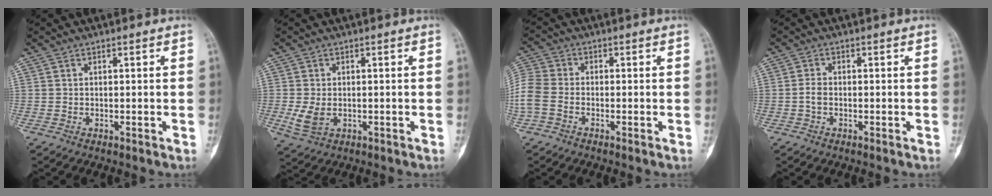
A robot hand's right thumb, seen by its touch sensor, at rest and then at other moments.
{"total": 4.5, "force": [-0.6, 3.0, 3.2], "torque": [-0.069, -0.004, -0.002]}
{"total": 8.0, "force": [-2.3, 5.7, 5.2], "torque": [-0.133, 0.015, -0.054]}
{"total": 1.7, "force": [-0.4, 1.1, 1.2], "torque": [-0.025, 0.005, -0.010]}